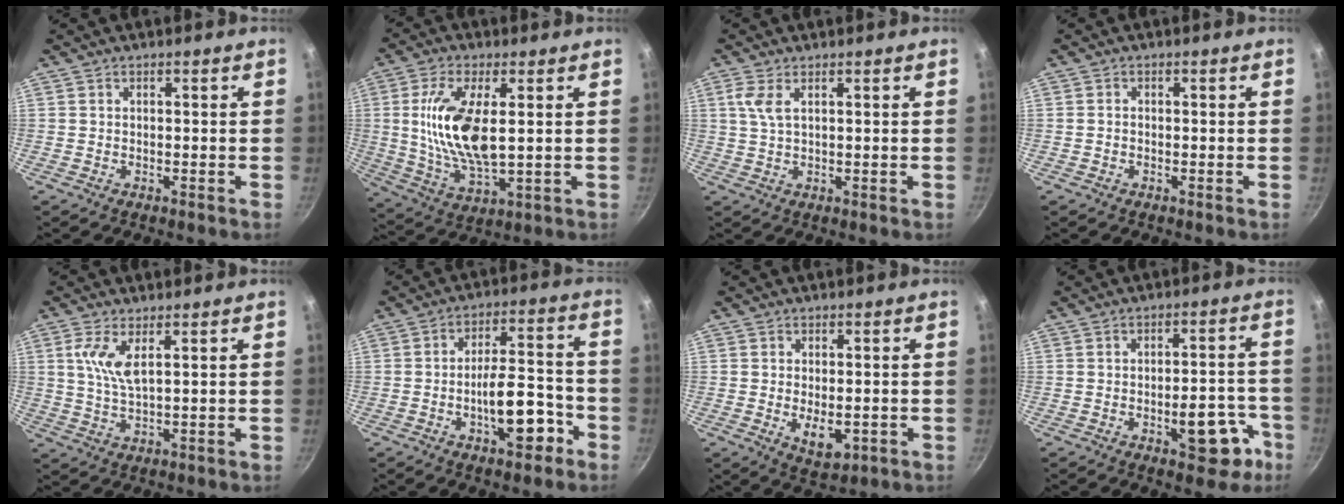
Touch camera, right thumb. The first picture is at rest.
{"total": 14.8, "force": [2.1, 6.3, 13.1], "torque": [-0.254, -0.010, 0.045]}
{"total": 3.6, "force": [1.5, 1.3, 2.9], "torque": [-0.065, -0.003, 0.031]}
{"total": 0.7, "force": [-0.3, 0.5, 0.3], "torque": [-0.006, 0.003, -0.006]}
{"total": 6.0, "force": [2.3, 2.0, 5.2], "torque": [-0.107, -0.013, 0.048]}
{"total": 11.5, "force": [-4.8, 4.8, 9.2], "torque": [-0.112, 0.048, -0.070]}
{"total": 5.9, "force": [-1.0, 3.3, 4.8], "torque": [-0.067, -0.009, -0.006]}
{"total": 10.6, "force": [-4.5, 5.1, 8.2], "torque": [-0.061, 0.037, -0.053]}